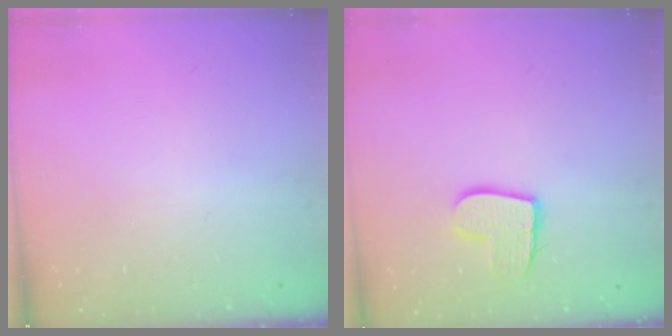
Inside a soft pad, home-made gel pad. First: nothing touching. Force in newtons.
{"total": 10.7, "press": 10.6, "slide": 0.8}